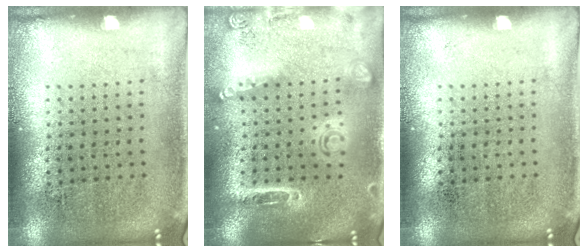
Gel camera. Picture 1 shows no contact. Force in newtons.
{"total": 1.6, "press": 1.5, "slide": 0.6}
{"total": 0.0}